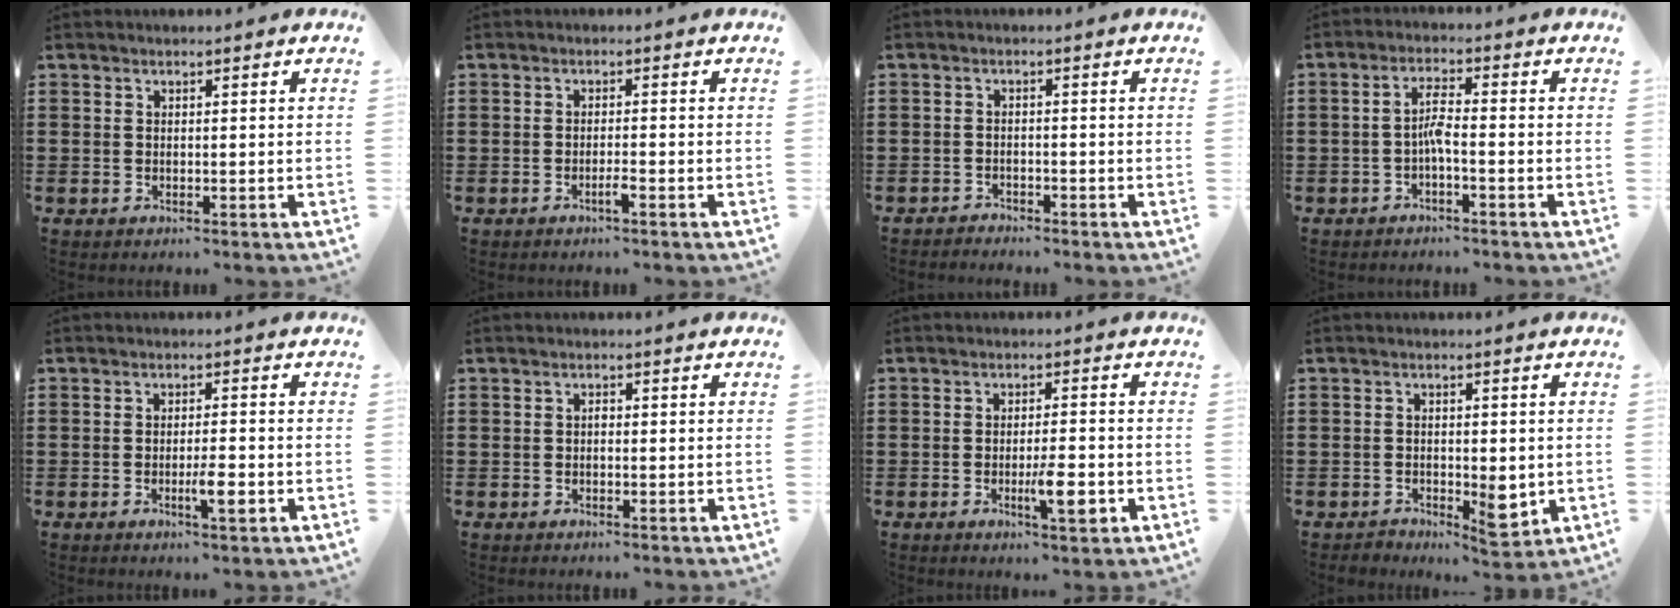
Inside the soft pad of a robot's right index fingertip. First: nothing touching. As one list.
[{"total": 1.7, "force": [-1.0, 0.0, 1.4], "torque": [-0.025, -0.004, -0.018]}, {"total": 1.7, "force": [-1.6, 0.3, -0.3], "torque": [-0.001, 0.003, -0.036]}, {"total": 3.4, "force": [-1.3, 0.4, 3.1], "torque": [-0.066, 0.002, -0.028]}, {"total": 3.8, "force": [-1.6, 0.7, 3.4], "torque": [-0.053, 0.001, -0.026]}, {"total": 0.7, "force": [-0.2, 0.3, 0.6], "torque": [-0.015, -0.005, -0.003]}, {"total": 5.9, "force": [-2.1, 1.3, 5.3], "torque": [-0.096, -0.006, -0.036]}, {"total": 4.2, "force": [-1.5, 2.5, 3.1], "torque": [-0.043, 0.005, -0.026]}]